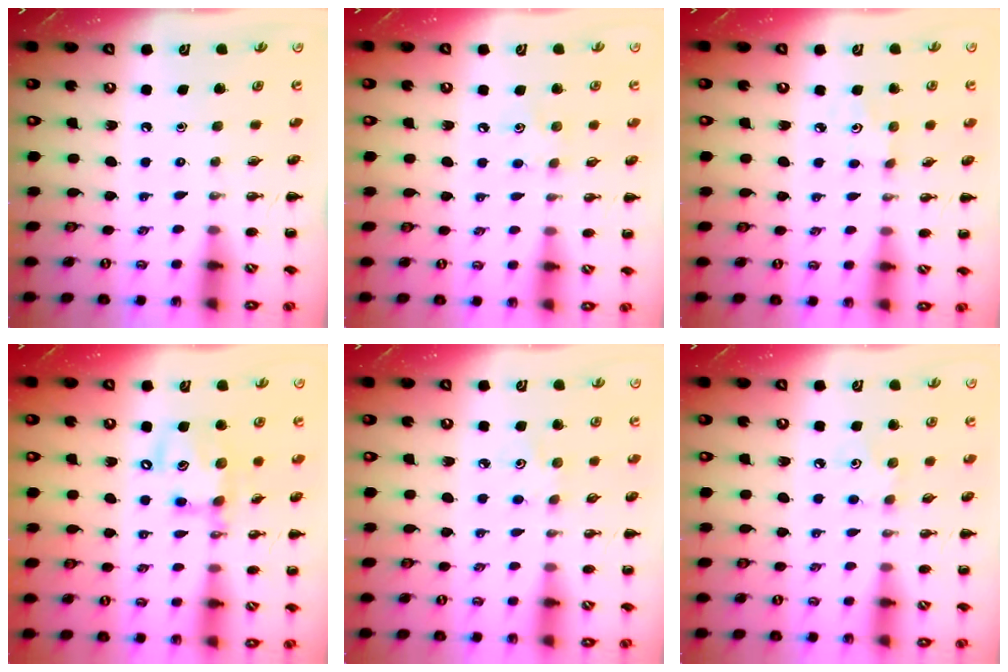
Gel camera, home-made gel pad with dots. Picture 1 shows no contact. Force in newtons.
{"total": 4.8, "press": 4.6, "slide": 1.2}
{"total": 2.6, "press": 2.5, "slide": 0.7}
{"total": 12.4, "press": 12.2, "slide": 2.5}
{"total": 2.9, "press": 2.8, "slide": 0.8}
{"total": 3.6, "press": 3.5, "slide": 1.0}